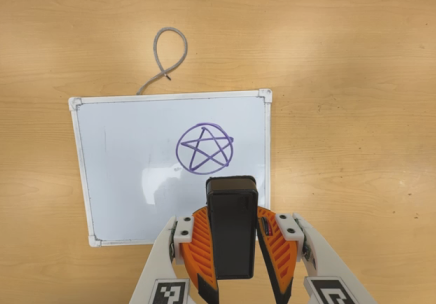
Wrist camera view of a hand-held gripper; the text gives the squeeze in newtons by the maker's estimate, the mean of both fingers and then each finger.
{"total": 8.9, "left": 8.0, "right": 9.8}